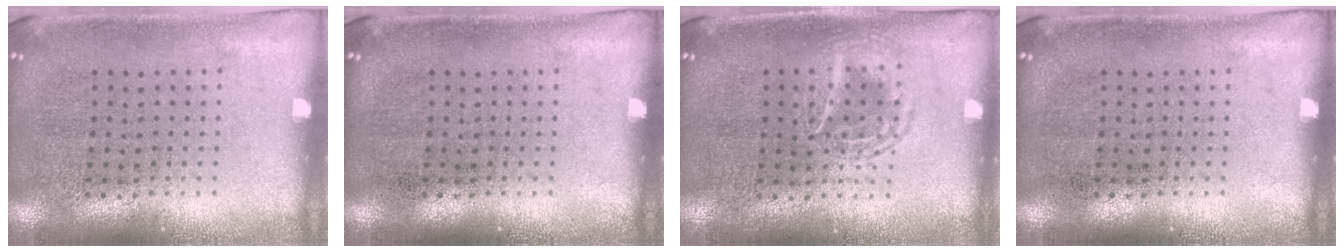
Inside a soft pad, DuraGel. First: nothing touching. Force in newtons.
{"total": 0.0}
{"total": 1.1, "press": 1.1, "slide": 0.2}
{"total": 0.0}